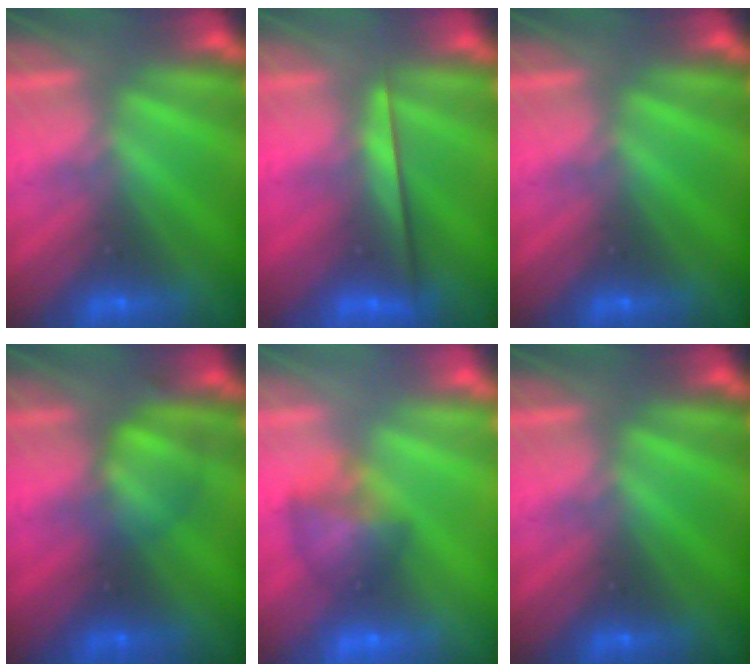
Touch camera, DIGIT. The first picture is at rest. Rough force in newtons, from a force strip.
{"total": 2.3}
{"total": 0.0}
{"total": 2.5}
{"total": 7.6}
{"total": 0.0}